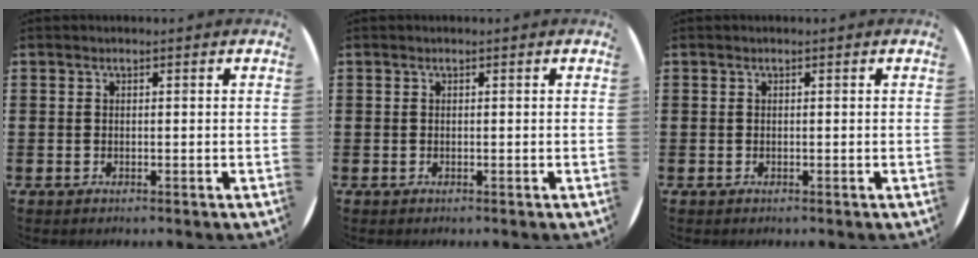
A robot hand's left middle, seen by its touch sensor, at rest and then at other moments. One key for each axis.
{"total": 0.0}
{"total": 0.0}